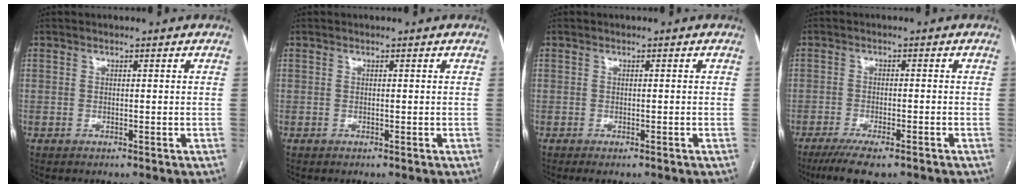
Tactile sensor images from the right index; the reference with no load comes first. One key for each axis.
{"total": 0.0}
{"total": 1.2, "fx": -0.9, "fy": 0.2, "fz": 0.9, "tx": -0.011, "ty": -0.003, "tz": -0.011}
{"total": 7.9, "fx": -6.0, "fy": 1.4, "fz": 4.9, "tx": -0.074, "ty": -0.016, "tz": -0.093}